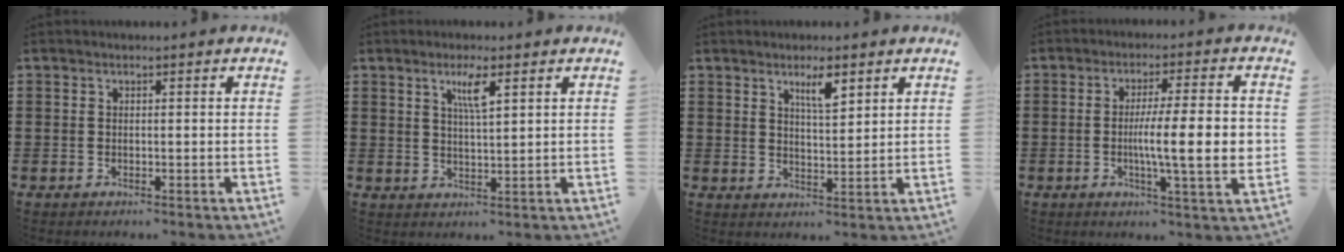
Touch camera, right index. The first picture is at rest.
{"total": 3.9, "force": [2.0, 0.4, 3.3], "torque": [-0.063, 0.000, 0.030]}
{"total": 4.1, "force": [2.7, 0.9, 3.0], "torque": [-0.049, -0.001, 0.043]}
{"total": 10.6, "force": [-0.9, 1.6, 10.5], "torque": [-0.160, -0.005, -0.019]}